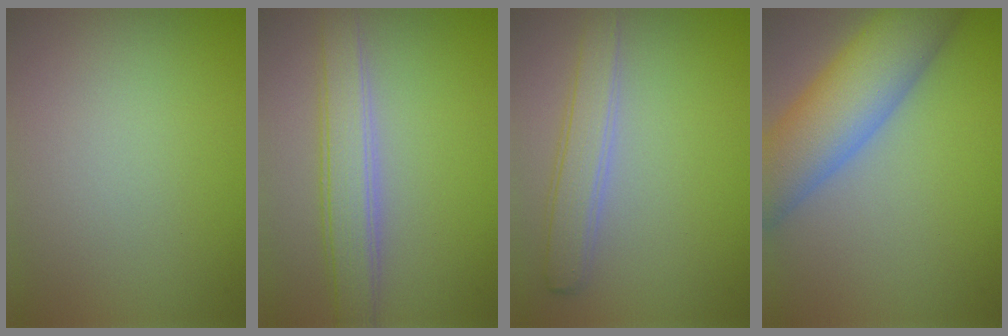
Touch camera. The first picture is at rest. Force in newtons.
{"total": 3.8, "press": 3.7, "slide": 0.4}
{"total": 2.9, "press": 2.9, "slide": 0.2}
{"total": 9.3, "press": 9.3, "slide": 0.7}